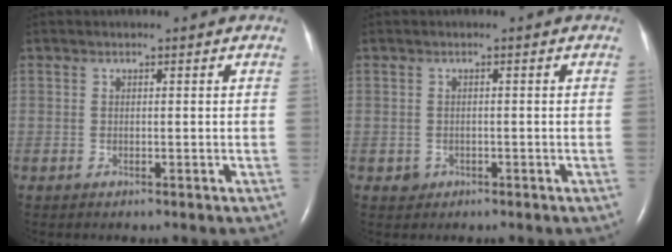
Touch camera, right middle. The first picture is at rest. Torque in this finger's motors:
{"motor_torque": [0.31, -0.16, -0.04, 0.01]}